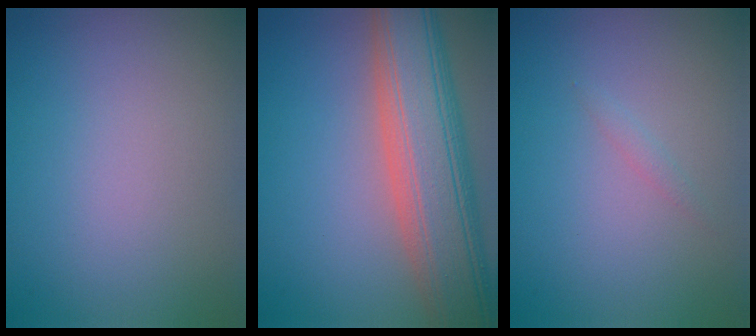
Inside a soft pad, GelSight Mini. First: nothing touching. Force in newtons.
{"total": 10.9, "press": 10.9, "slide": 0.9}
{"total": 0.6, "press": 0.6, "slide": 0.1}